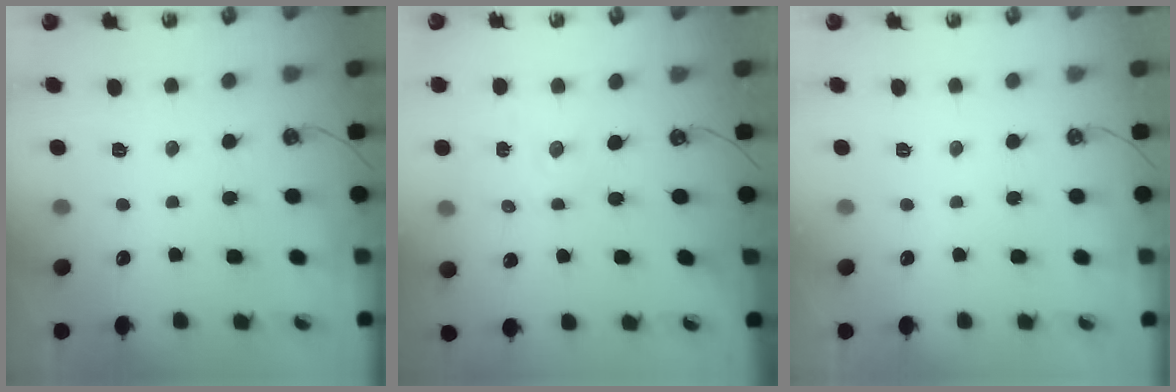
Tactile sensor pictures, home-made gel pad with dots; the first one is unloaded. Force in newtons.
{"total": 1.9, "press": 1.9, "slide": 0.3}
{"total": 0.0}